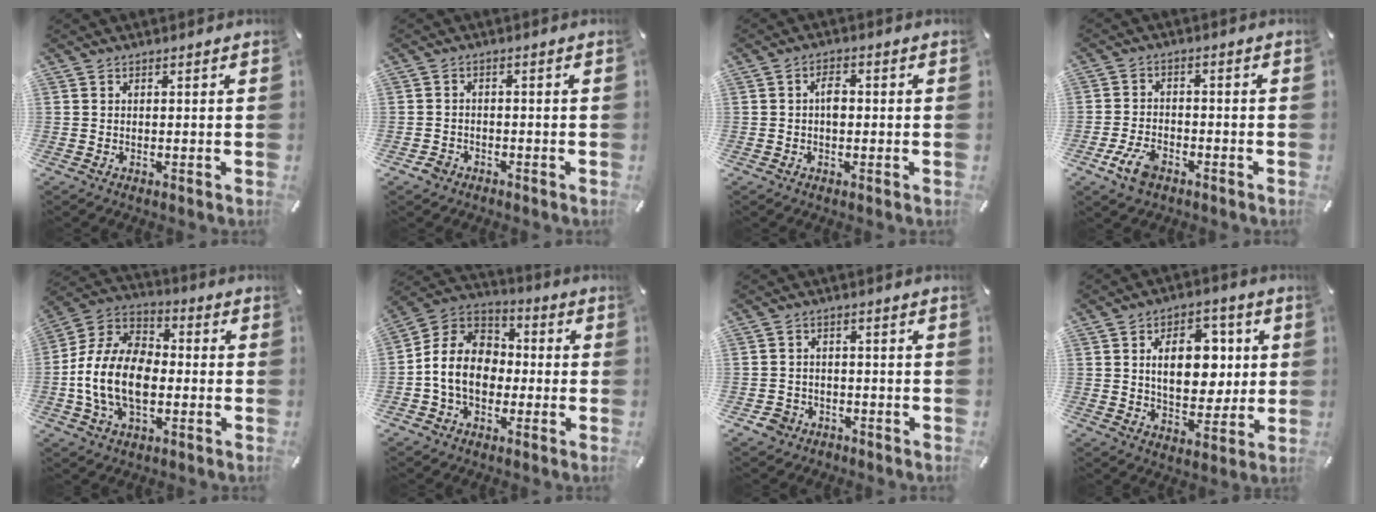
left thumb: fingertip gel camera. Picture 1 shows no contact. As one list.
[{"total": 2.4, "force": [-1.7, 1.7, 0.5], "torque": [-0.008, 0.010, -0.035]}, {"total": 3.2, "force": [-0.2, 1.9, 2.6], "torque": [-0.042, 0.004, -0.006]}, {"total": 6.6, "force": [-3.6, 3.9, 4.0], "torque": [-0.100, 0.008, -0.071]}, {"total": 15.1, "force": [-4.4, 10.0, 10.4], "torque": [-0.243, 0.019, -0.088]}, {"total": 12.0, "force": [-2.9, 9.9, 6.2], "torque": [-0.154, 0.025, -0.053]}, {"total": 4.3, "force": [-2.5, 3.4, 1.0], "torque": [-0.019, 0.012, -0.047]}, {"total": 13.9, "force": [2.4, 9.3, 10.0], "torque": [-0.144, 0.000, 0.038]}]